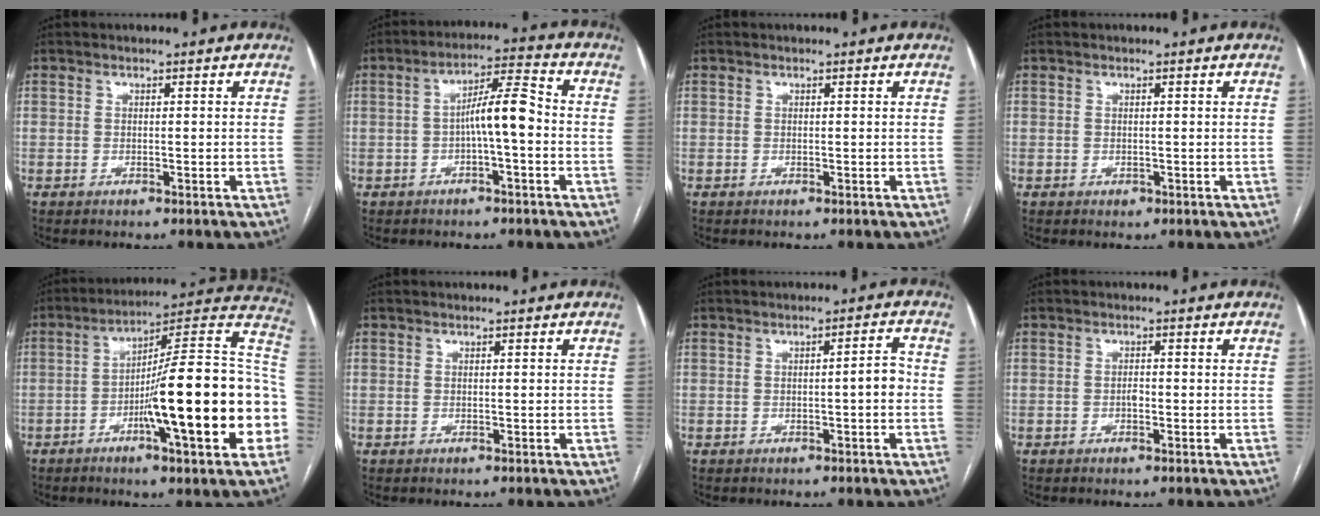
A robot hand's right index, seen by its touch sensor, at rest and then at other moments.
{"total": 7.1, "force": [-1.0, 0.8, 6.9], "torque": [-0.118, 0.023, -0.019]}
{"total": 0.0}
{"total": 0.7, "force": [-0.2, 0.6, 0.2], "torque": [-0.003, 0.002, -0.001]}
{"total": 24.0, "force": [-5.3, 2.1, 23.3], "torque": [-0.261, 0.017, -0.083]}
{"total": 0.0}
{"total": 2.8, "force": [-0.5, 0.3, 2.8], "torque": [-0.034, 0.005, -0.009]}
{"total": 0.8, "force": [-0.3, 0.4, 0.6], "torque": [-0.012, 0.002, -0.006]}